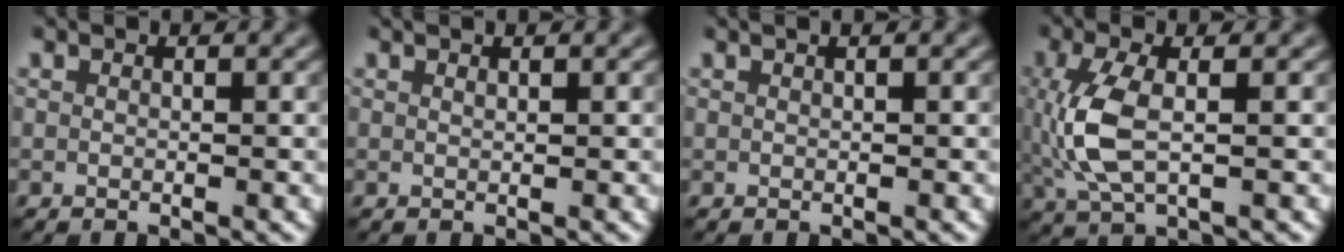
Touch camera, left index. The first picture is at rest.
{"total": 0.5, "force": [0.4, 0.1, 0.3], "torque": [-0.005, 0.002, 0.009]}
{"total": 0.7, "force": [0.4, 0.1, 0.5], "torque": [-0.008, 0.002, 0.004]}
{"total": 5.2, "force": [-0.2, 2.2, 4.8], "torque": [-0.121, -0.001, -0.003]}